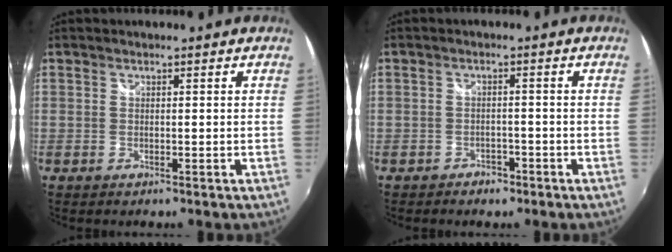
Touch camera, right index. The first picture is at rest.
{"total": 3.0, "force": [-2.3, 1.7, 0.7], "torque": [-0.022, -0.002, -0.035]}